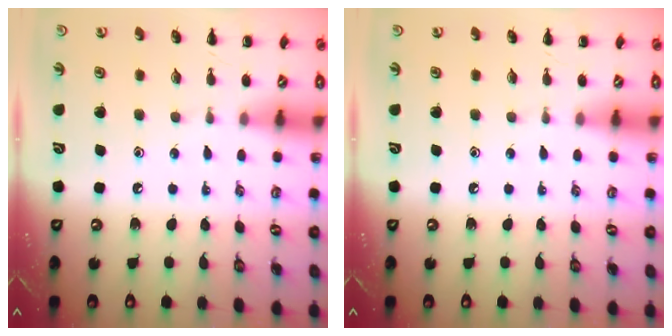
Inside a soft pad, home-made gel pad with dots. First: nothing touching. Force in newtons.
{"total": 0.0}